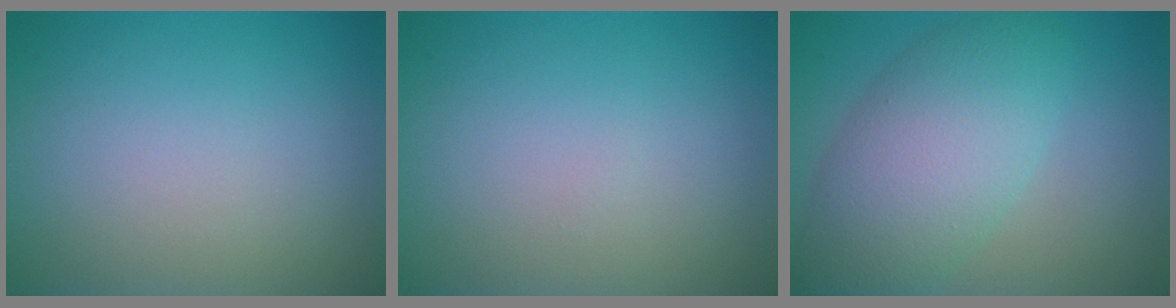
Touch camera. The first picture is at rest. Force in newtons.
{"total": 0.0}
{"total": 7.8, "press": 7.7, "slide": 0.5}